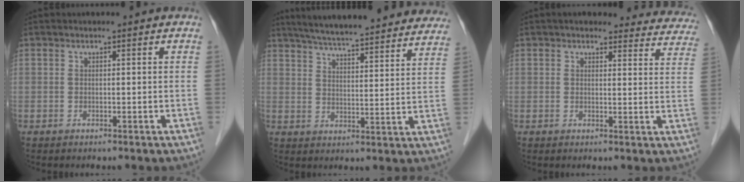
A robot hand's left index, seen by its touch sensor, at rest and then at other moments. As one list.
[{"total": 27.6, "force": [24.9, 3.8, 11.4], "torque": [-0.181, -0.010, 0.316]}, {"total": 15.2, "force": [14.3, 4.5, 2.7], "torque": [0.011, -0.010, 0.136]}]